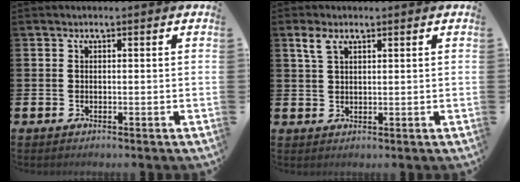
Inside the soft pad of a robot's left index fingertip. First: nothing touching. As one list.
[{"total": 2.9, "force": [2.0, 1.3, 1.7], "torque": [-0.029, 0.003, 0.033]}]